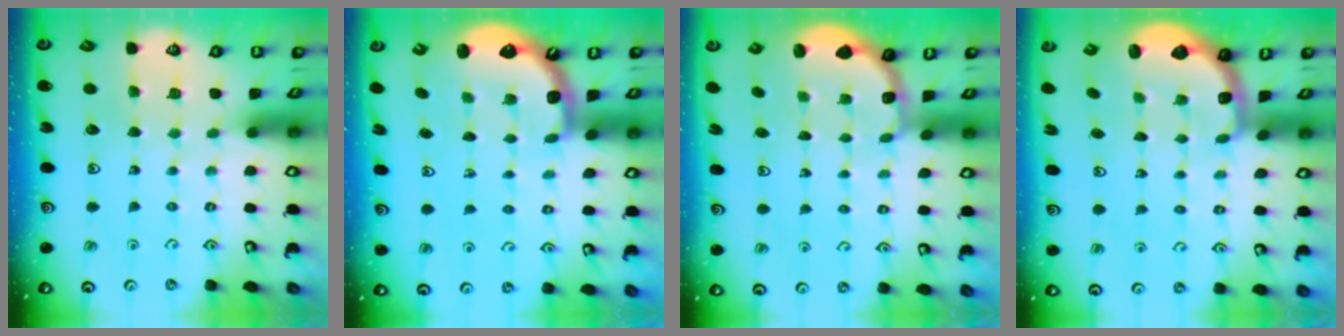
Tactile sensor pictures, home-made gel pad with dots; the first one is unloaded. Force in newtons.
{"total": 2.8, "press": 2.5, "slide": 1.2}
{"total": 1.9, "press": 1.8, "slide": 0.8}
{"total": 2.6, "press": 2.1, "slide": 1.7}